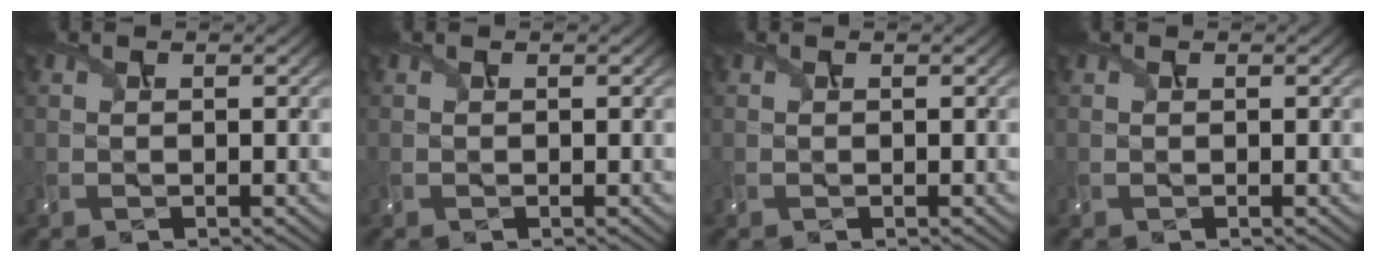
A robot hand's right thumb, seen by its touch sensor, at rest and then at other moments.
{"total": 0.0}
{"total": 0.0}
{"total": 0.0}